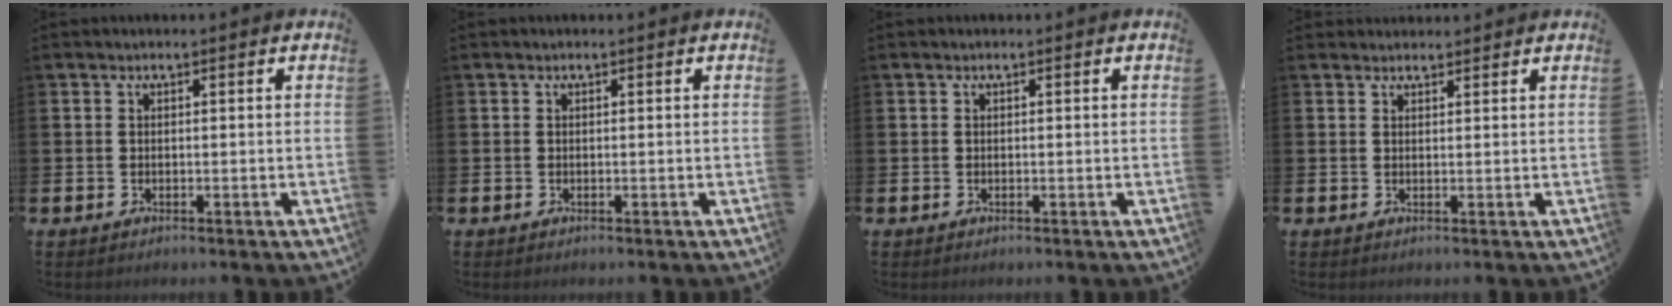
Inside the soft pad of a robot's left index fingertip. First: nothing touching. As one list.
[{"total": 0.0}, {"total": 0.0}, {"total": 1.6, "force": [1.6, 0.4, -0.1], "torque": [0.010, -0.005, 0.027]}]